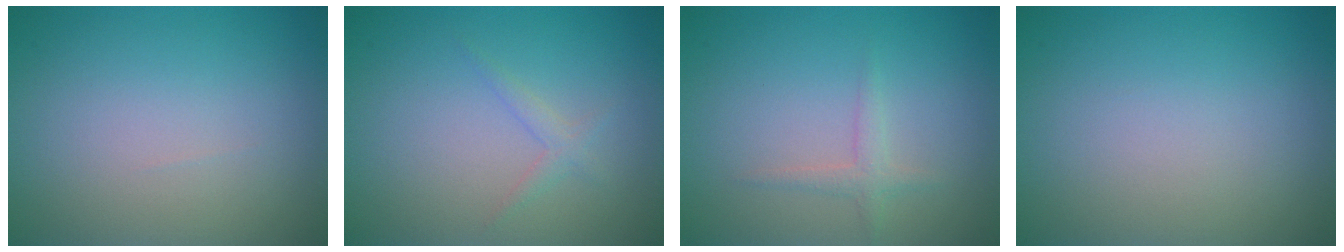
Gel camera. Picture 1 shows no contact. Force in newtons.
{"total": 1.1, "press": 1.1, "slide": 0.1}
{"total": 1.3, "press": 1.3, "slide": 0.0}
{"total": 0.0}